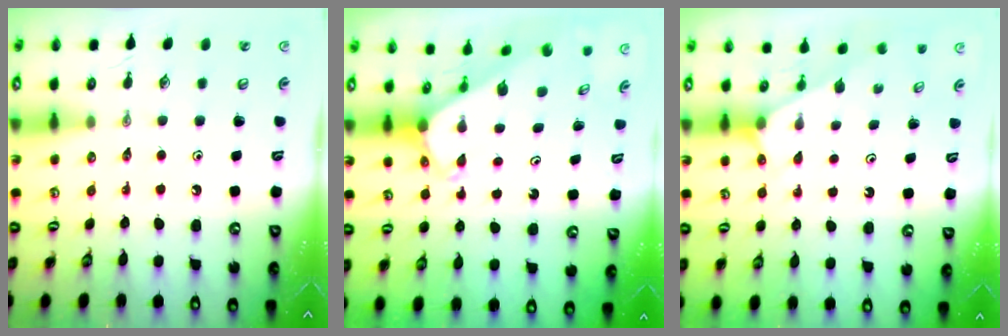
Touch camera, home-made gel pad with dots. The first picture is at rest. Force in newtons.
{"total": 2.5, "press": 2.5, "slide": 0.1}
{"total": 2.8, "press": 2.8, "slide": 0.3}